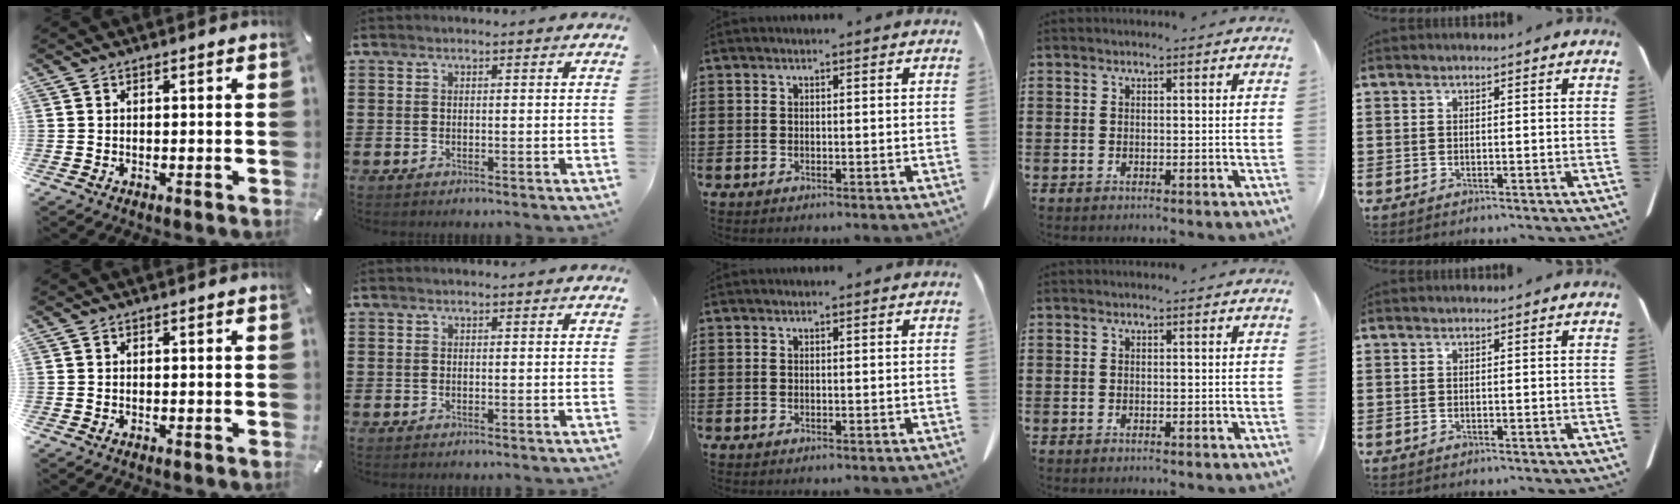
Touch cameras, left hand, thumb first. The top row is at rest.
{}